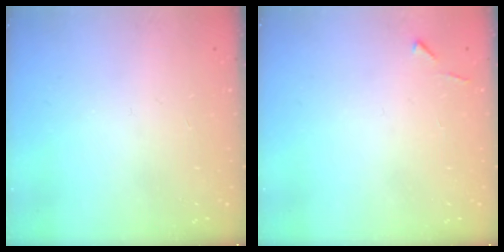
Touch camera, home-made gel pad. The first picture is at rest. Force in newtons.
{"total": 4.3, "press": 4.3, "slide": 0.6}